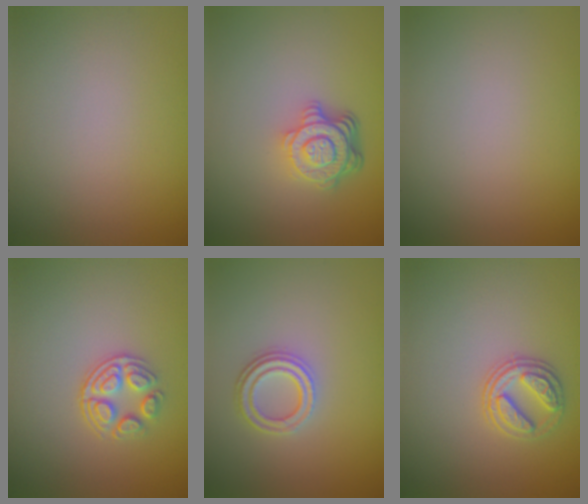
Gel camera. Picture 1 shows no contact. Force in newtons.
{"total": 4.9, "press": 3.4, "slide": 3.5}
{"total": 0.0}
{"total": 3.1, "press": 2.6, "slide": 1.7}
{"total": 2.8, "press": 2.3, "slide": 1.6}
{"total": 2.7, "press": 2.6, "slide": 0.9}